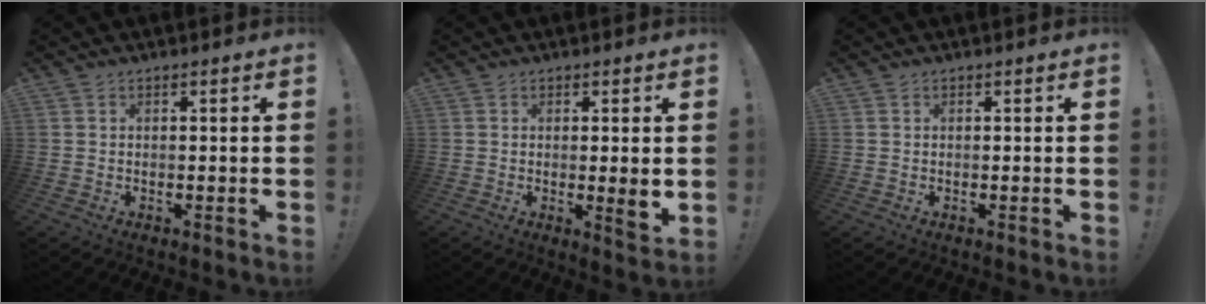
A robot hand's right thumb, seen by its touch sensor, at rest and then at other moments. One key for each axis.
{"total": 4.2, "fx": 0.2, "fy": 0.1, "fz": 4.2, "tx": -0.051, "ty": -0.015, "tz": 0.002}
{"total": 0.0}